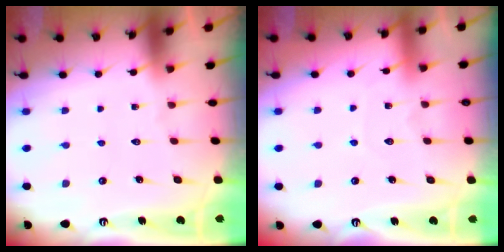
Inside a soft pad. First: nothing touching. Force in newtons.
{"total": 4.4, "press": 4.4, "slide": 0.5}